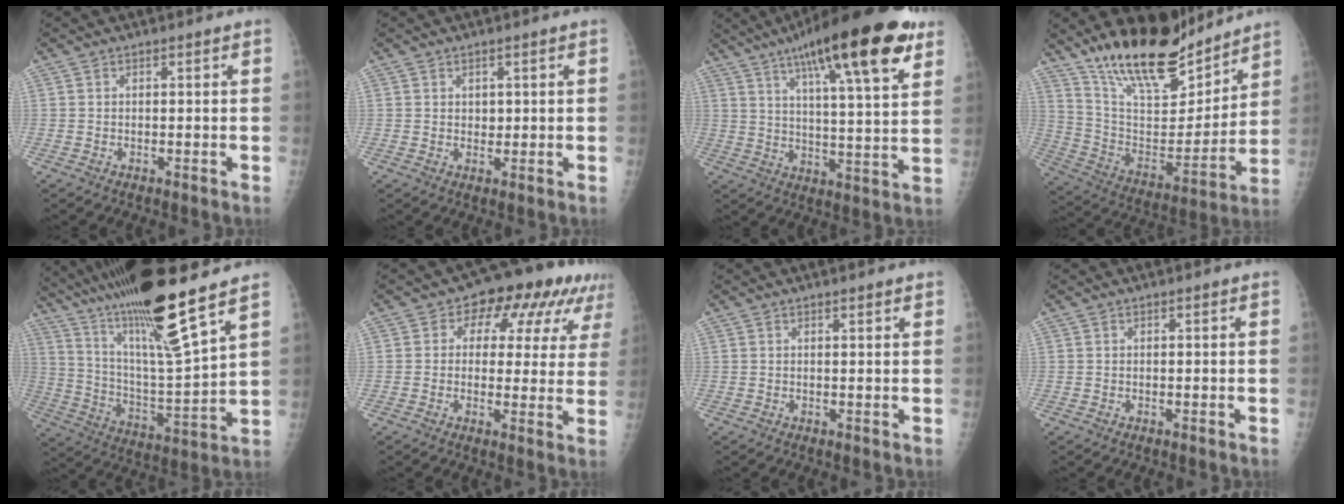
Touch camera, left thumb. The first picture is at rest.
{"total": 1.6, "force": [0.7, 1.2, 0.7], "torque": [0.001, -0.005, 0.012]}
{"total": 23.3, "force": [13.1, 5.0, 18.6], "torque": [-0.278, -0.026, 0.197]}
{"total": 21.9, "force": [17.5, 7.4, 10.8], "torque": [-0.143, -0.102, 0.307]}
{"total": 22.5, "force": [15.9, 1.5, 15.9], "torque": [-0.275, -0.064, 0.292]}
{"total": 13.6, "force": [6.3, 8.3, 8.7], "torque": [-0.058, 0.004, 0.070]}
{"total": 1.1, "force": [0.9, 0.1, 0.7], "torque": [-0.006, -0.001, 0.014]}
{"total": 0.0}